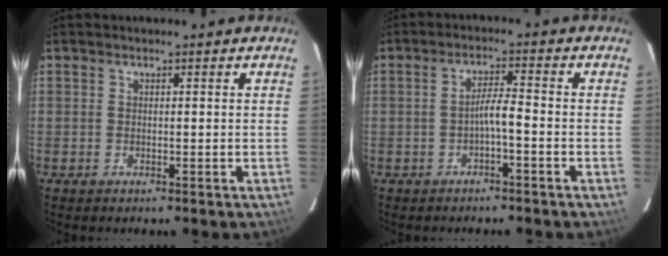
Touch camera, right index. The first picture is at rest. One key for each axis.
{"total": 3.0, "fx": -1.7, "fy": 0.0, "fz": 2.5, "tx": -0.050, "ty": 0.009, "tz": -0.029}